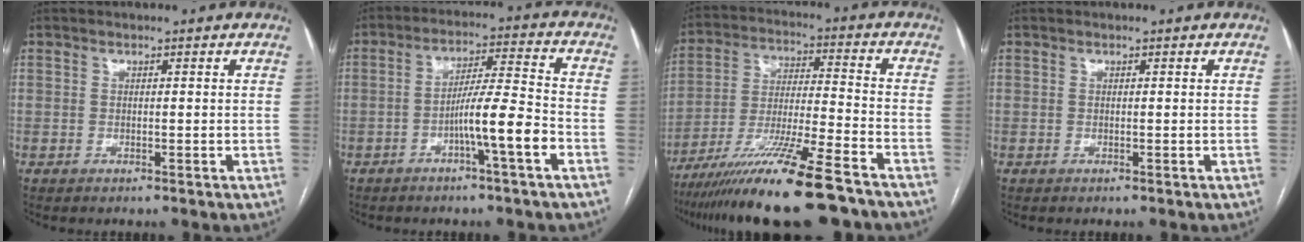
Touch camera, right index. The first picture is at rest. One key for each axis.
{"total": 8.6, "fx": -3.6, "fy": -0.4, "fz": 7.8, "tx": -0.133, "ty": 0.011, "tz": -0.061}
{"total": 18.1, "fx": -13.8, "fy": 0.1, "fz": 11.7, "tx": -0.210, "ty": -0.035, "tz": -0.237}
{"total": 0.0}